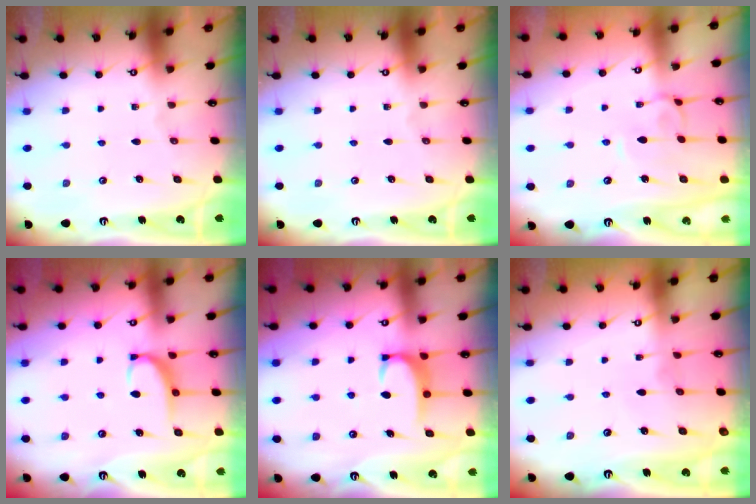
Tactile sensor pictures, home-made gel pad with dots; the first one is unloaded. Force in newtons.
{"total": 0.0}
{"total": 3.8, "press": 3.8, "slide": 0.2}
{"total": 2.9, "press": 2.7, "slide": 0.9}
{"total": 2.7, "press": 2.7, "slide": 0.4}
{"total": 2.3, "press": 2.3, "slide": 0.3}